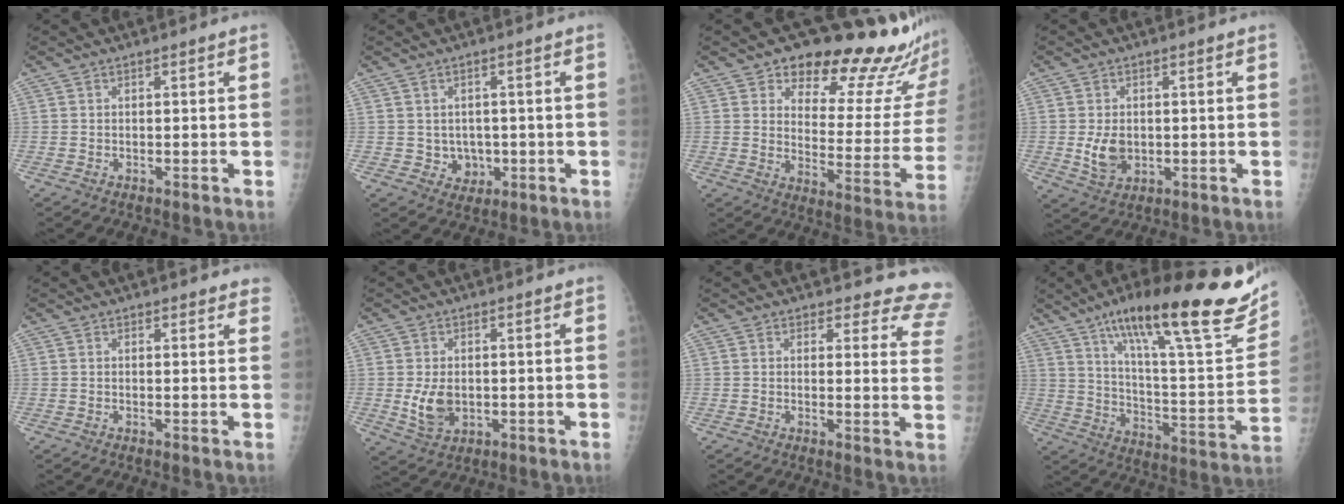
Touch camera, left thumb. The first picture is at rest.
{"total": 4.0, "force": [-0.3, 3.6, 1.5], "torque": [-0.002, 0.002, 0.004]}
{"total": 20.8, "force": [16.7, 7.0, 10.2], "torque": [-0.074, -0.122, 0.209]}
{"total": 5.4, "force": [-0.2, 3.9, 3.7], "torque": [-0.053, -0.007, 0.007]}
{"total": 2.7, "force": [2.4, 1.0, 0.7], "torque": [0.016, -0.006, 0.016]}
{"total": 5.8, "force": [-0.2, 4.0, 4.2], "torque": [-0.065, -0.010, 0.009]}
{"total": 11.3, "force": [10.8, 3.4, 0.3], "torque": [0.057, -0.090, 0.078]}
{"total": 30.3, "force": [18.3, 6.6, 23.2], "torque": [-0.324, -0.045, 0.285]}